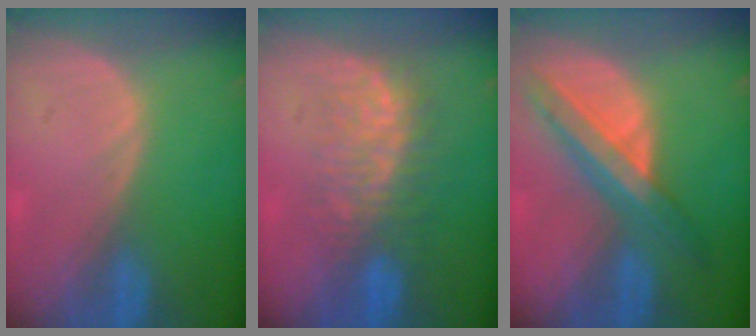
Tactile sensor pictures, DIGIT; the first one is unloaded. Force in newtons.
{"total": 7.6, "press": 7.5, "slide": 1.2}
{"total": 8.5, "press": 7.2, "slide": 4.4}